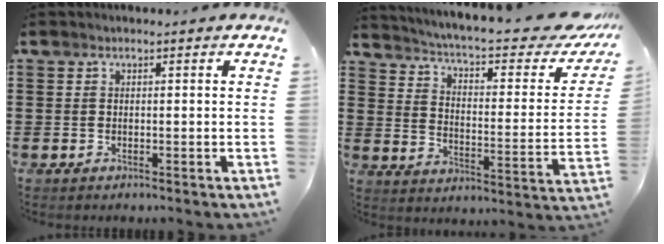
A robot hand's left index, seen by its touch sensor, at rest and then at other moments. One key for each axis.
{"total": 5.8, "fx": 4.9, "fy": -0.2, "fz": 3.0, "tx": -0.080, "ty": -0.044, "tz": 0.080}